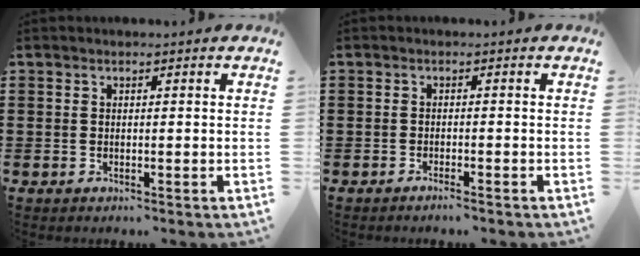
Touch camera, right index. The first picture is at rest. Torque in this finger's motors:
{"motor_torque": [0.06, 0.67, -0.72, -0.08]}